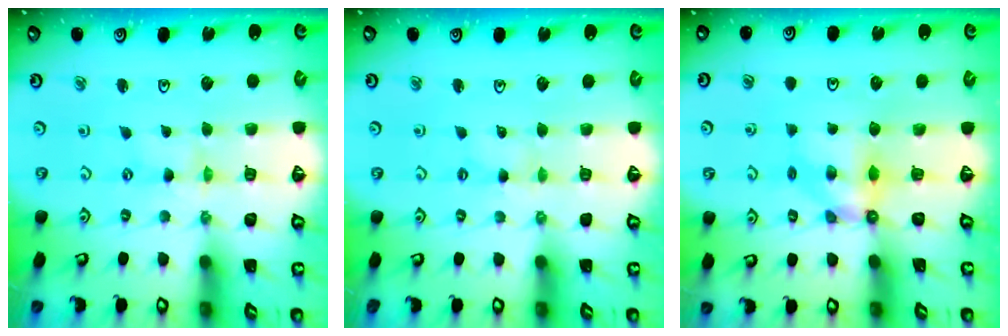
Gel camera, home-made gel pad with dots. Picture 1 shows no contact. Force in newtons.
{"total": 1.1, "press": 1.1, "slide": 0.3}
{"total": 5.3, "press": 5.3, "slide": 0.2}